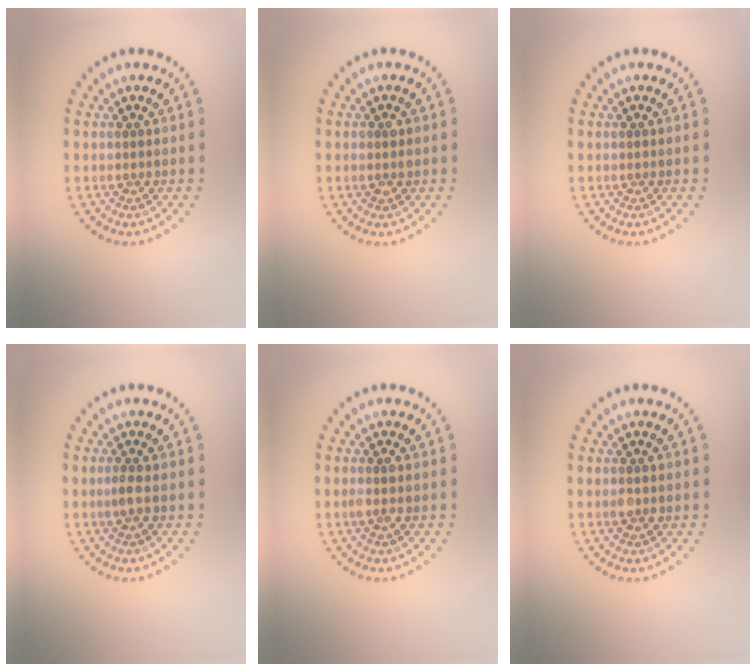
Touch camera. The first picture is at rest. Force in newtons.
{"total": 1.1, "press": 1.0, "slide": 0.2}
{"total": 0.0}
{"total": 0.9, "press": 0.9, "slide": 0.3}
{"total": 1.2, "press": 1.1, "slide": 0.2}
{"total": 1.4, "press": 1.4, "slide": 0.0}